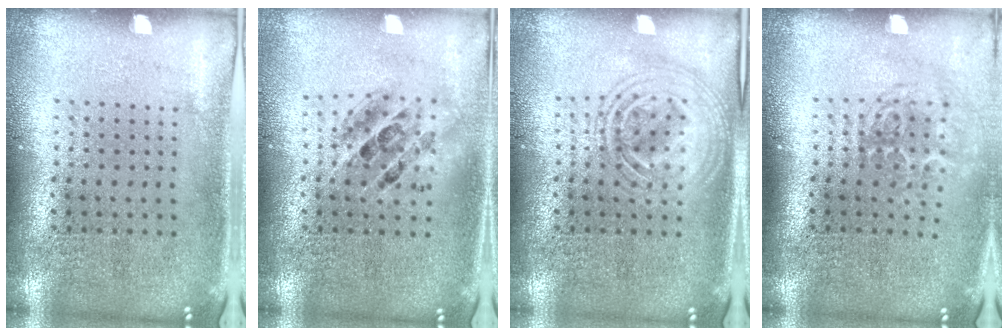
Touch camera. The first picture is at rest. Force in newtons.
{"total": 1.5, "press": 1.3, "slide": 0.7}
{"total": 1.9, "press": 1.9, "slide": 0.3}
{"total": 1.8, "press": 1.2, "slide": 1.3}